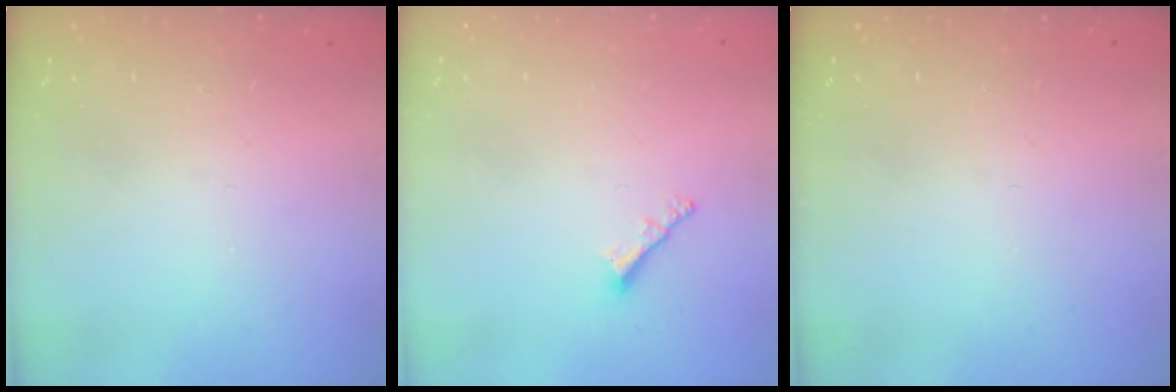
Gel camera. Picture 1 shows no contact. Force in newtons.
{"total": 2.1, "press": 2.0, "slide": 0.5}
{"total": 0.0}